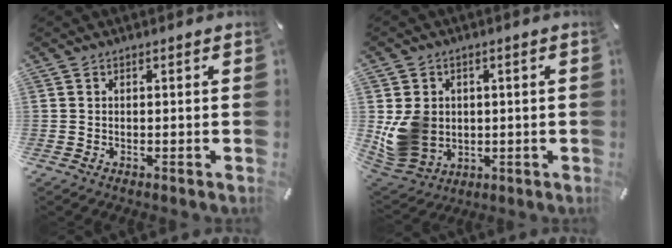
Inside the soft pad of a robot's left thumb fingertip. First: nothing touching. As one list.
[{"total": 10.0, "force": [0.2, 9.1, 4.0], "torque": [-0.088, -0.005, 0.006]}]